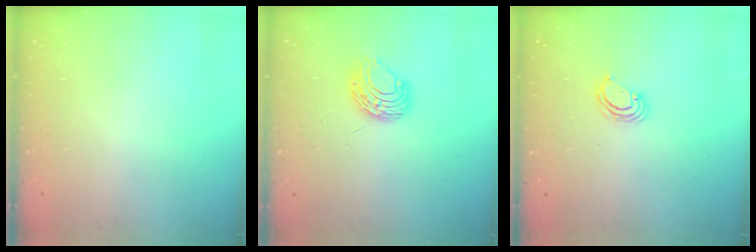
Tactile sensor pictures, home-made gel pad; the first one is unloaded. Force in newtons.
{"total": 8.1, "press": 8.1, "slide": 0.5}
{"total": 2.8, "press": 2.8, "slide": 0.3}